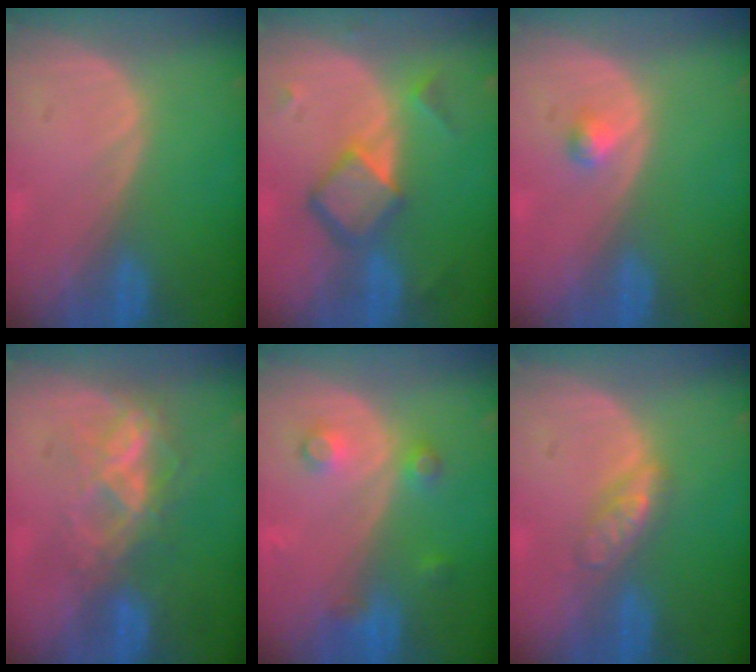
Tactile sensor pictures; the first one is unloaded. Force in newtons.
{"total": 6.7, "press": 5.8, "slide": 3.3}
{"total": 1.3, "press": 1.2, "slide": 0.1}
{"total": 6.9, "press": 6.0, "slide": 3.3}
{"total": 3.8, "press": 3.5, "slide": 1.4}
{"total": 3.4, "press": 3.4, "slide": 0.2}